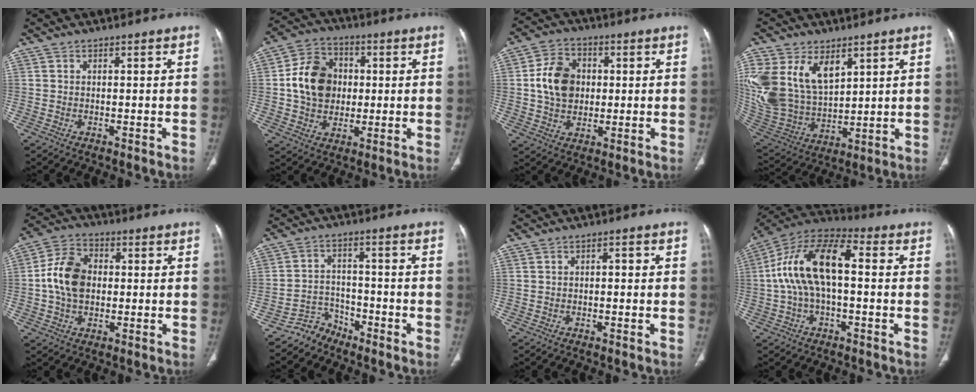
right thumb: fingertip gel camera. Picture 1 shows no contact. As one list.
[{"total": 12.8, "force": [0.8, 10.4, 7.4], "torque": [-0.106, 0.014, 0.012]}, {"total": 10.7, "force": [0.9, 8.4, 6.6], "torque": [-0.095, 0.007, 0.013]}, {"total": 21.1, "force": [8.4, 13.6, 13.8], "torque": [-0.291, -0.016, 0.182]}, {"total": 10.8, "force": [0.1, 7.7, 7.5], "torque": [-0.129, 0.019, -0.005]}, {"total": 5.0, "force": [-4.3, 2.5, -0.5], "torque": [0.024, 0.043, -0.085]}, {"total": 1.4, "force": [0.0, 0.8, 1.2], "torque": [-0.016, 0.003, -0.002]}, {"total": 16.1, "force": [0.7, 7.9, 14.1], "torque": [-0.271, 0.046, 0.003]}]